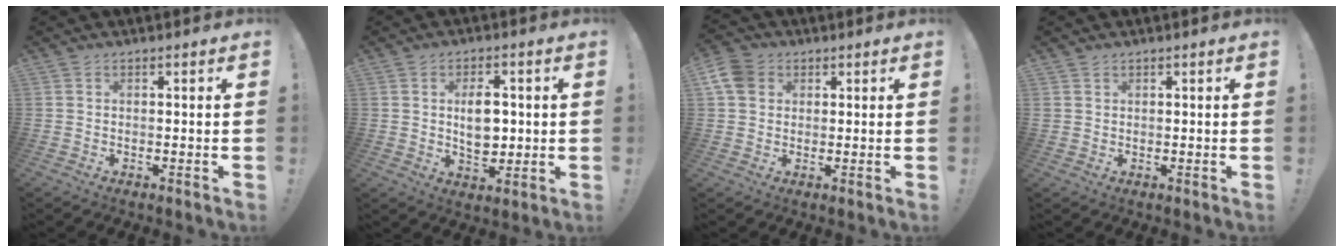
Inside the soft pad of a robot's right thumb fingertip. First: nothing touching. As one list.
[{"total": 8.6, "force": [0.6, 5.7, 6.4], "torque": [-0.100, 0.000, 0.006]}, {"total": 7.4, "force": [2.7, 5.9, 3.5], "torque": [-0.077, -0.003, 0.055]}, {"total": 1.4, "force": [0.9, 1.1, 0.2], "torque": [0.003, -0.002, 0.016]}]